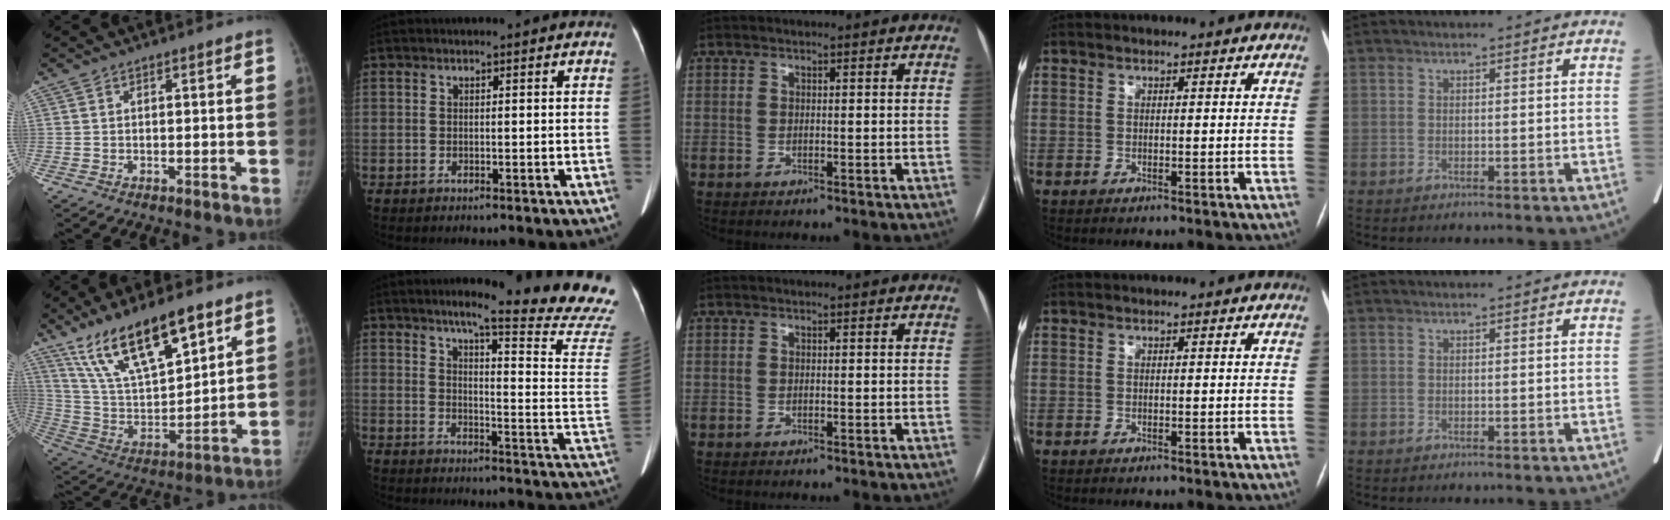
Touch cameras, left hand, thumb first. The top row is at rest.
{"thumb": {"total": 20.5, "force": [13.0, 7.3, 14.0], "torque": [-0.222, -0.049, 0.251]}, "index": {"total": 21.5, "force": [19.0, -1.4, 10.1], "torque": [-0.135, -0.112, 0.222]}}